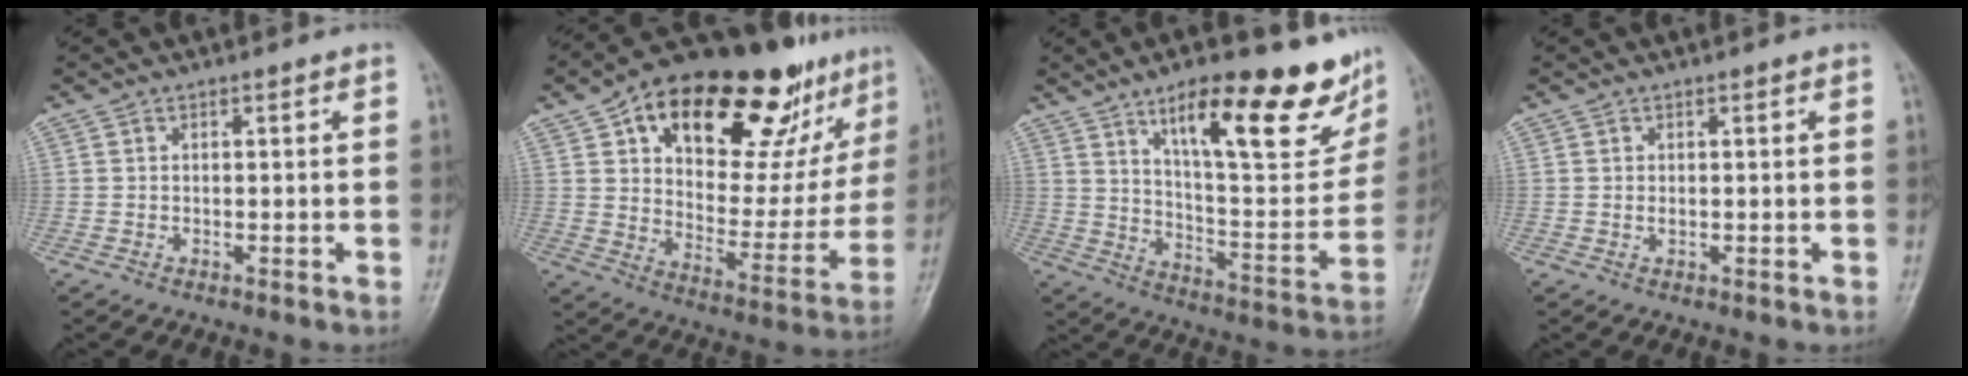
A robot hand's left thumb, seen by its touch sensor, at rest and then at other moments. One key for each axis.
{"total": 31.4, "fx": 17.9, "fy": 14.5, "fz": 21.3, "tx": -0.267, "ty": -0.028, "tz": 0.274}
{"total": 24.9, "fx": 15.2, "fy": 7.8, "fz": 18.1, "tx": -0.209, "ty": -0.063, "tz": 0.235}
{"total": 0.8, "fx": 0.2, "fy": 0.6, "fz": 0.6, "tx": -0.008, "ty": -0.001, "tz": 0.004}